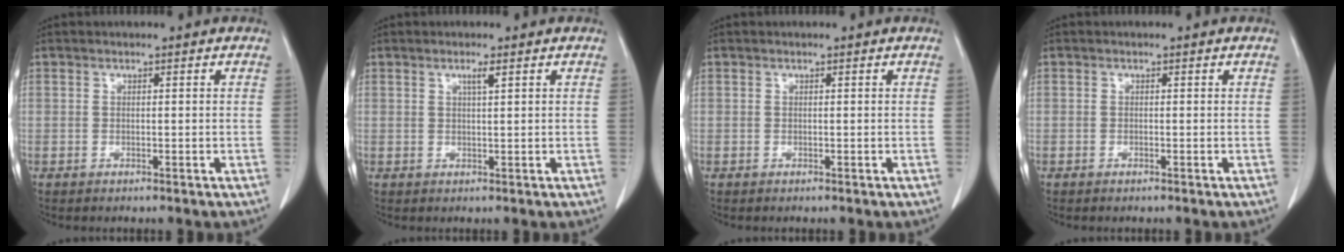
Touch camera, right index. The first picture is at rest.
{"total": 1.5, "force": [0.8, -0.1, 1.3], "torque": [-0.024, -0.002, 0.014]}
{"total": 0.0}
{"total": 0.0}